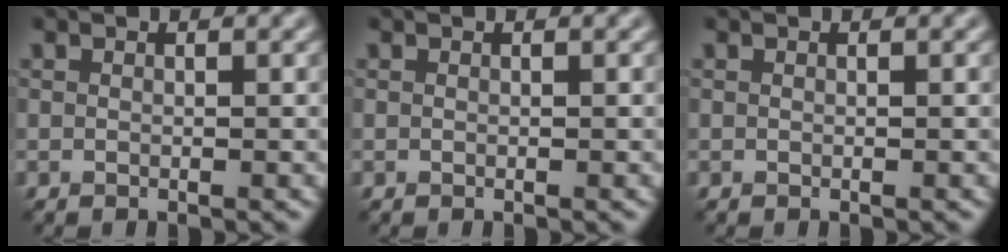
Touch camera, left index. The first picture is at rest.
{"total": 0.0}
{"total": 0.0}